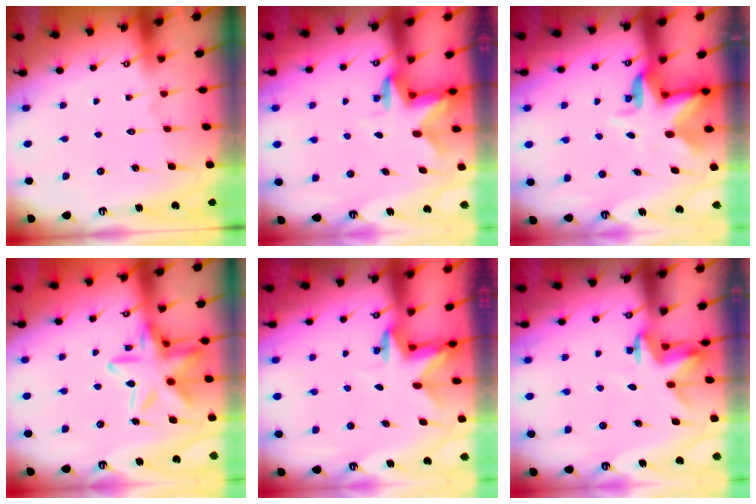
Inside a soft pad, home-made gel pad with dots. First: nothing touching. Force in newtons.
{"total": 2.5, "press": 2.5, "slide": 0.5}
{"total": 4.4, "press": 4.4, "slide": 0.5}
{"total": 17.7, "press": 17.6, "slide": 1.2}
{"total": 2.4, "press": 2.4, "slide": 0.4}
{"total": 3.1, "press": 3.1, "slide": 0.2}